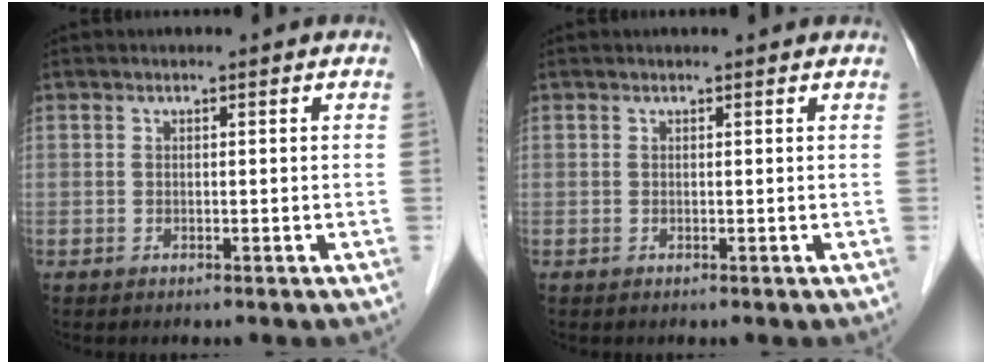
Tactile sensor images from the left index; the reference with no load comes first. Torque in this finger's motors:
{"motor_torque": [-0.24, -0.22, 0.02, -0.01]}